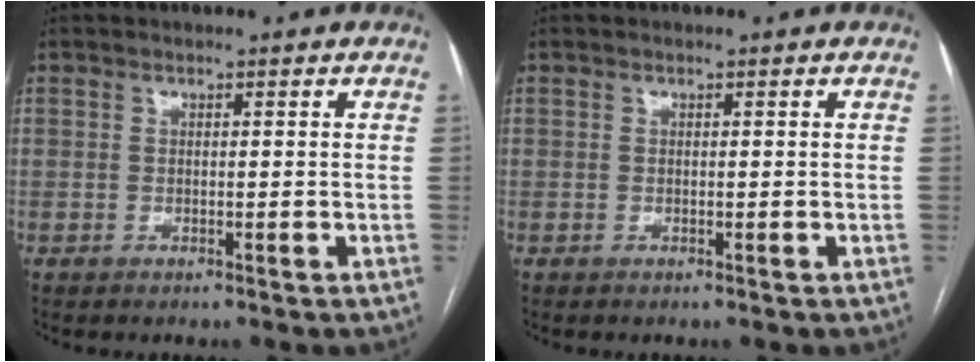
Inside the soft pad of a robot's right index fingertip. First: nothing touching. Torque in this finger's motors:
{"motor_torque": [0.01, 0.00, 0.00, 0.00]}